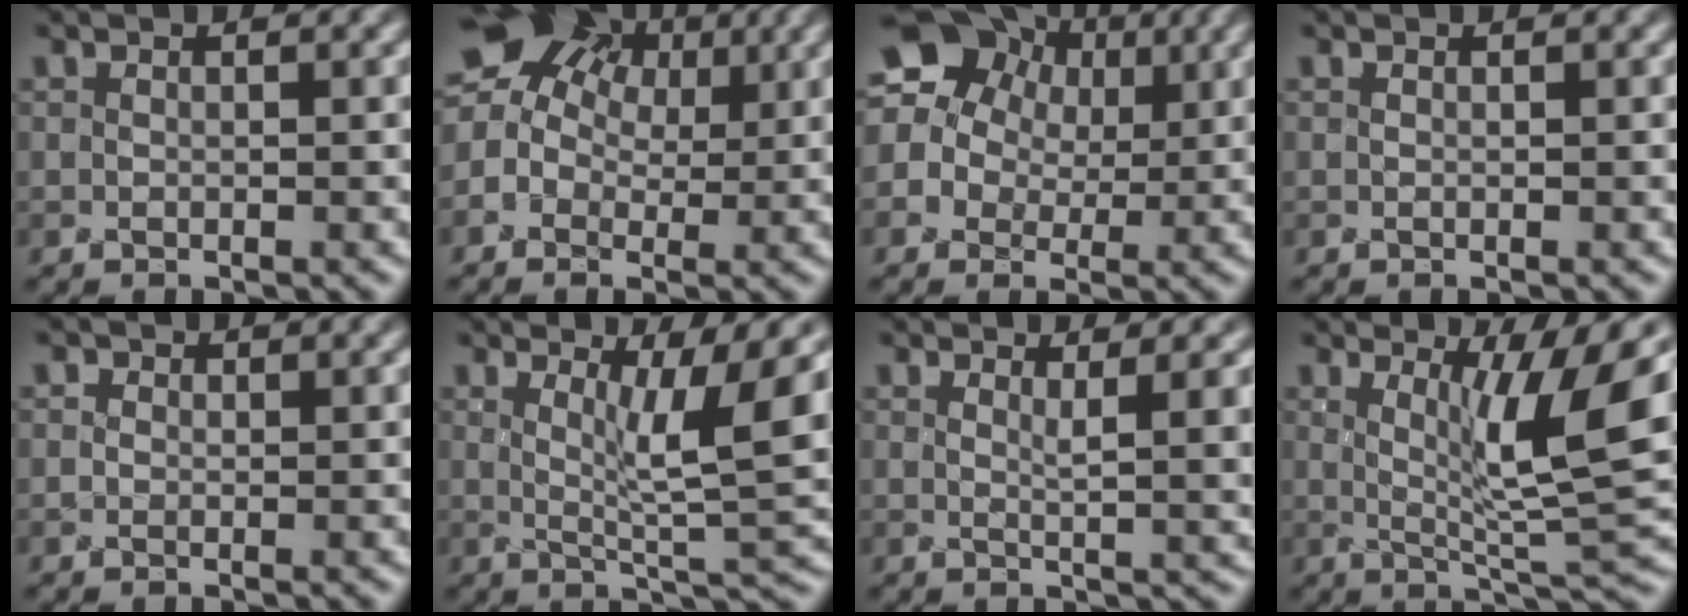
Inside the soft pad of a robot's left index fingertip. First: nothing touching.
{"total": 9.5, "force": [3.3, 7.1, 5.3], "torque": [-0.079, 0.052, 0.033]}
{"total": 12.3, "force": [5.3, 9.8, 5.1], "torque": [-0.108, 0.046, 0.096]}
{"total": 0.0}
{"total": 0.8, "force": [-0.4, 0.7, 0.0], "torque": [0.005, 0.006, -0.006]}
{"total": 6.1, "force": [1.2, 1.0, 5.9], "torque": [-0.087, -0.003, 0.030]}
{"total": 2.4, "force": [0.8, 0.4, 2.2], "torque": [-0.019, 0.001, 0.018]}
{"total": 8.5, "force": [1.3, 1.7, 8.2], "torque": [-0.123, -0.001, 0.034]}